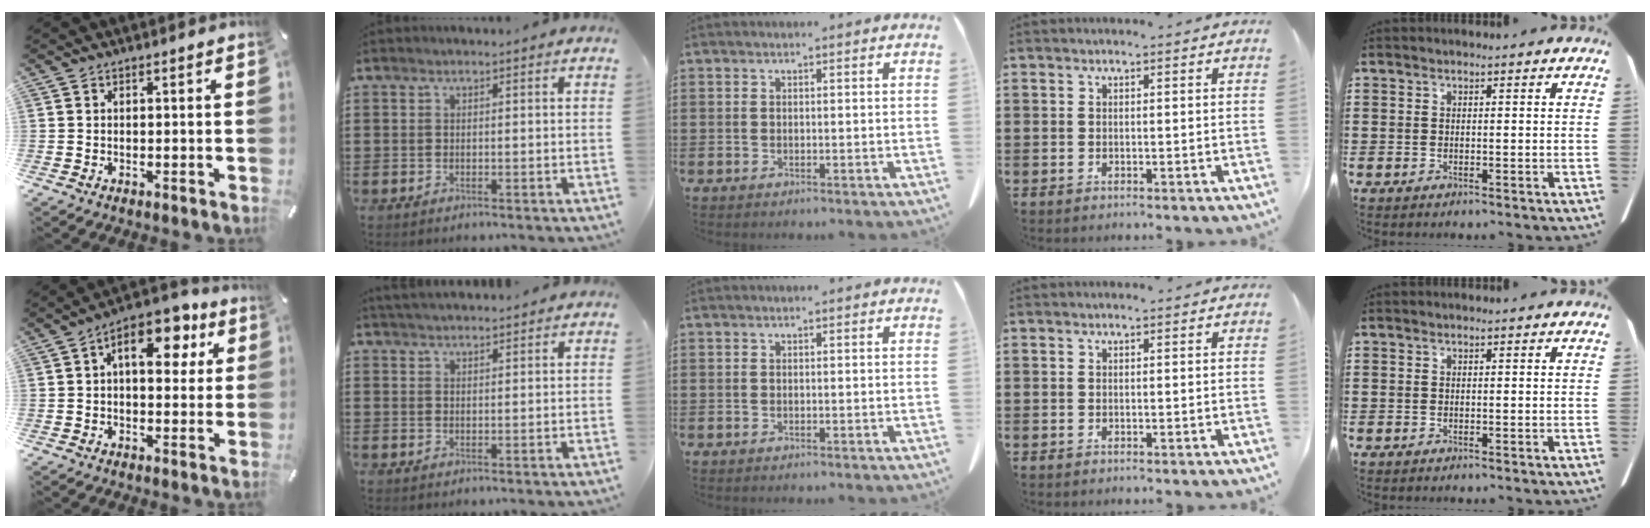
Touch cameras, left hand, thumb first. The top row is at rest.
{"thumb": {"total": 11.0, "force": [3.9, 6.3, 8.1], "torque": [-0.106, -0.013, 0.063]}, "index": {"total": 2.3, "force": [2.2, 0.1, 0.3], "torque": [-0.011, 0.001, 0.043]}}